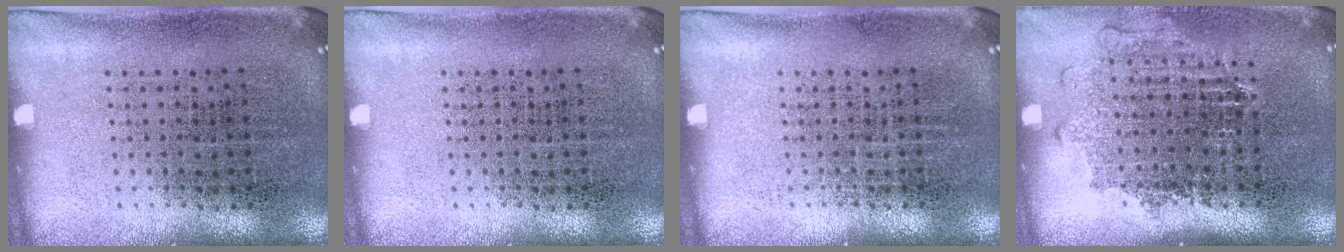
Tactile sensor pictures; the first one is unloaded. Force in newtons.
{"total": 0.0}
{"total": 0.0}
{"total": 1.1, "press": 1.0, "slide": 0.5}